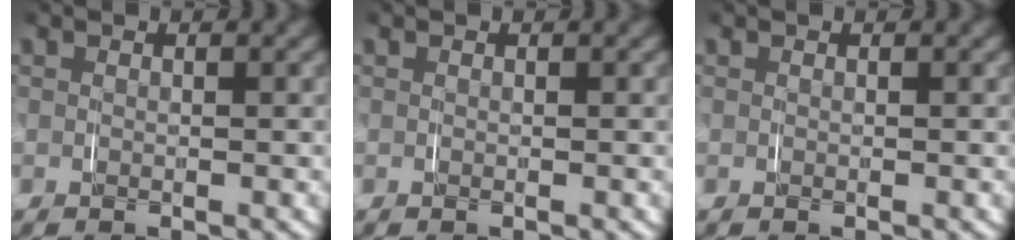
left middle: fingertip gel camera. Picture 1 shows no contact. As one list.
[{"total": 0.0}, {"total": 0.0}]